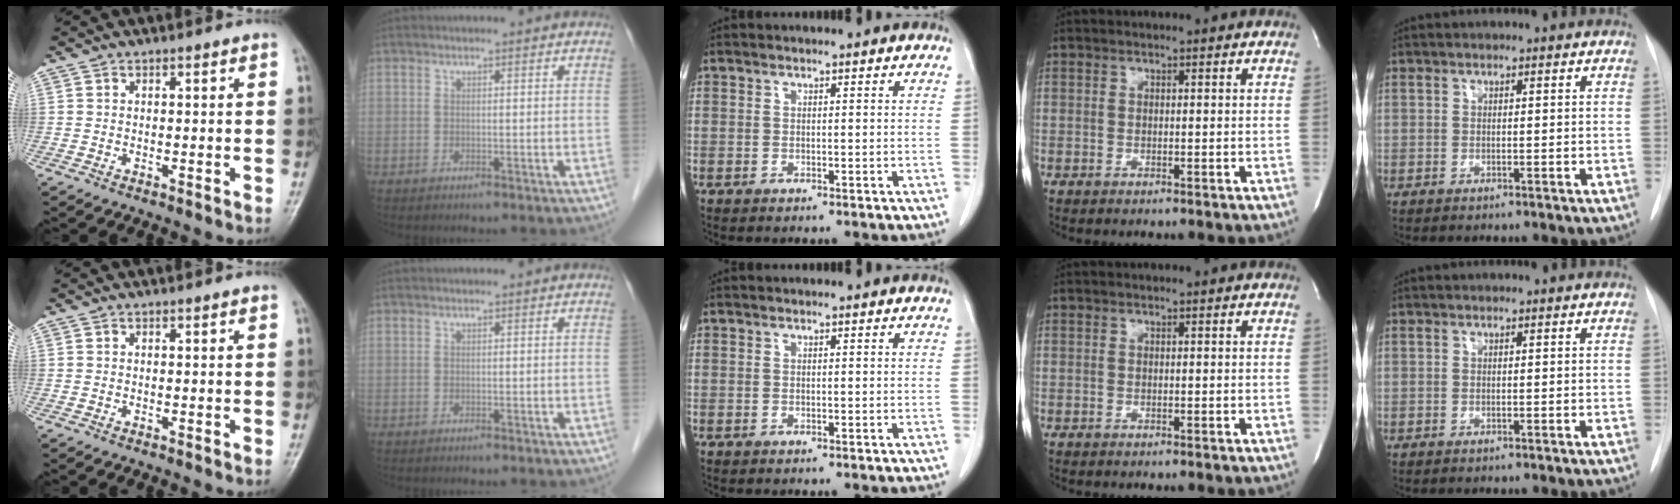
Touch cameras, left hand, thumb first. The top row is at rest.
{}